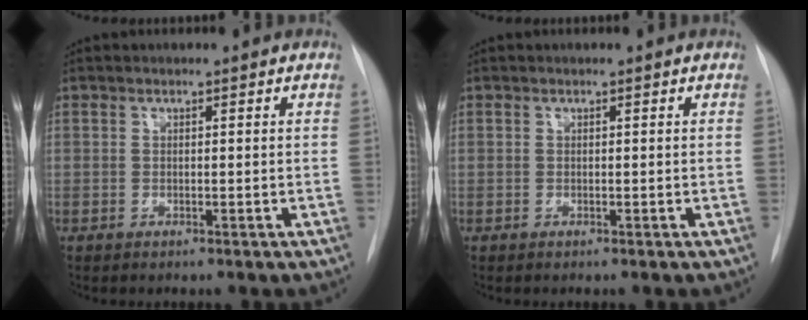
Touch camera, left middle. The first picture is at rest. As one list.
[{"total": 0.0}]